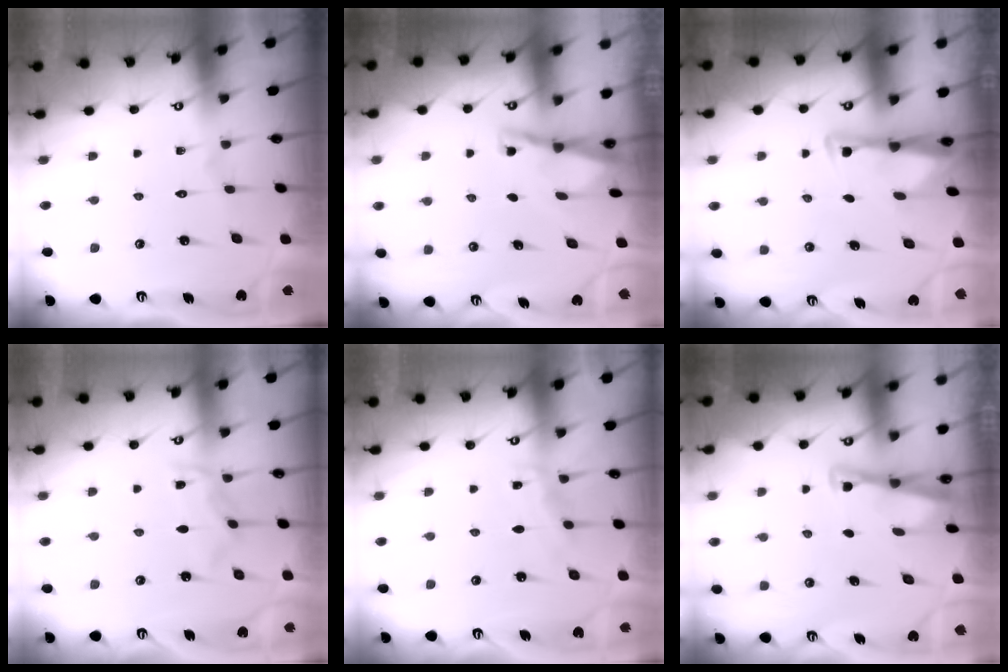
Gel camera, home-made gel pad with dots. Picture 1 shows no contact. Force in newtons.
{"total": 2.9, "press": 2.8, "slide": 0.3}
{"total": 3.0, "press": 3.0, "slide": 0.4}
{"total": 6.0, "press": 6.0, "slide": 0.7}
{"total": 5.4, "press": 5.4, "slide": 0.6}
{"total": 2.8, "press": 2.8, "slide": 0.3}